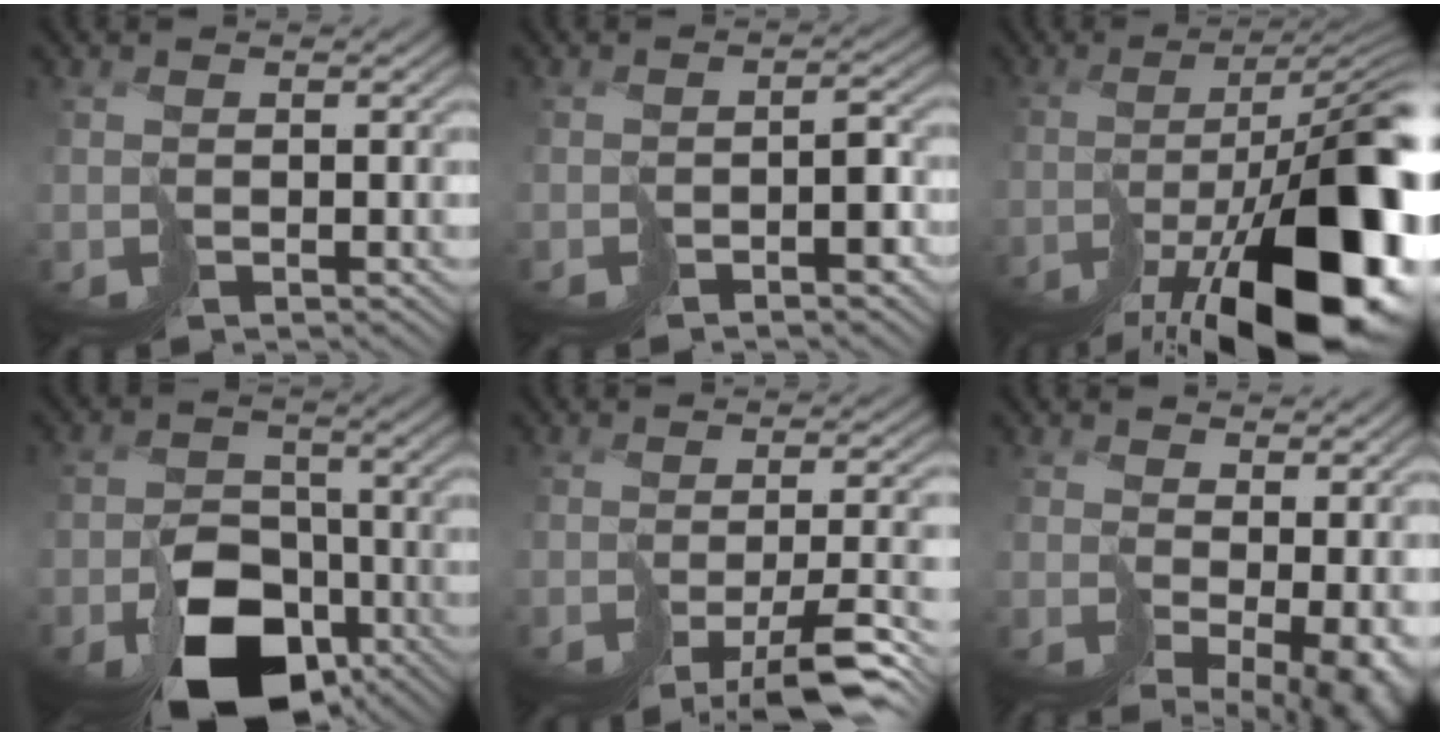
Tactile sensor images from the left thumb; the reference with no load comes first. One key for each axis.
{"total": 3.1, "fx": -2.3, "fy": 1.1, "fz": 1.8, "tx": -0.011, "ty": 0.004, "tz": -0.038}
{"total": 20.7, "fx": -10.2, "fy": 6.6, "fz": 16.7, "tx": -0.235, "ty": -0.041, "tz": -0.138}
{"total": 10.8, "fx": -5.9, "fy": 7.0, "fz": 5.7, "tx": -0.089, "ty": -0.017, "tz": -0.104}
{"total": 6.7, "fx": -4.4, "fy": 1.0, "fz": 5.0, "tx": -0.066, "ty": -0.007, "tz": -0.061}
{"total": 8.1, "fx": -0.7, "fy": 4.1, "fz": 6.9, "tx": -0.128, "ty": -0.037, "tz": 0.020}